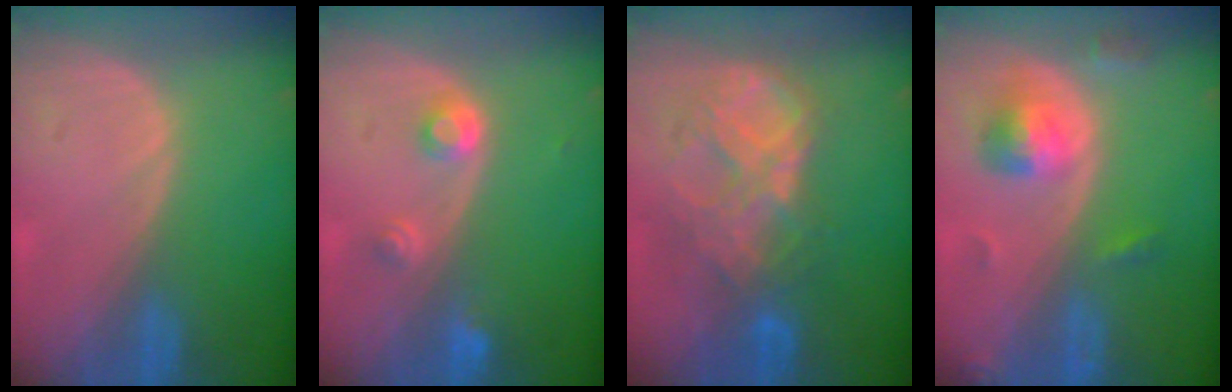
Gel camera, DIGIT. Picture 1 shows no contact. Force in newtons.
{"total": 2.9, "press": 2.9, "slide": 0.5}
{"total": 9.1, "press": 7.8, "slide": 4.7}
{"total": 5.3, "press": 5.1, "slide": 1.5}